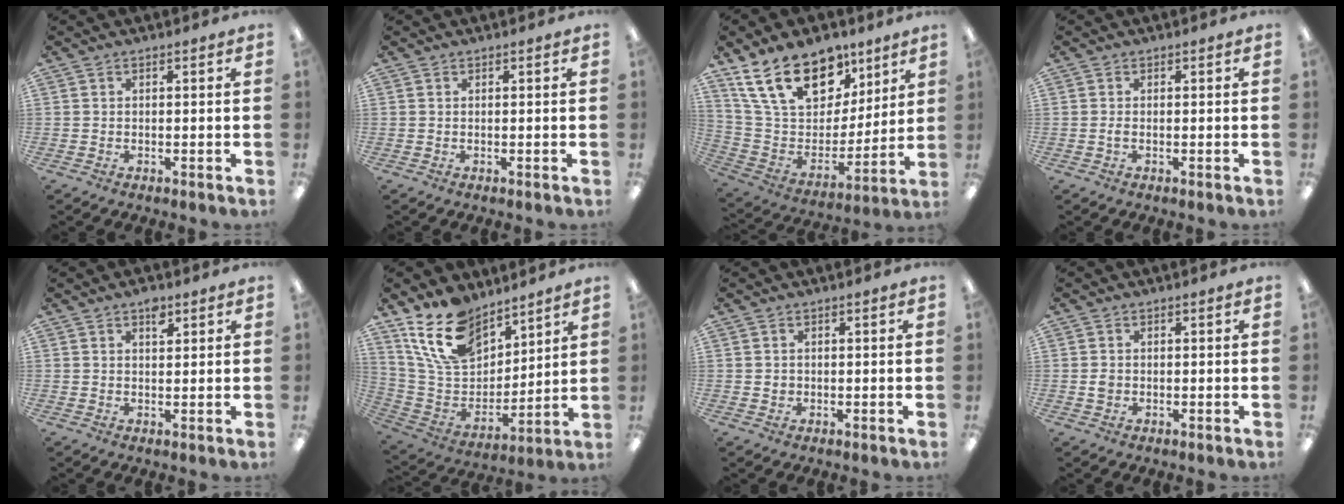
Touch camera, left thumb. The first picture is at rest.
{"total": 0.0}
{"total": 21.9, "force": [13.7, 12.7, 11.4], "torque": [-0.209, -0.066, 0.255]}
{"total": 0.8, "force": [-0.1, 0.4, 0.7], "torque": [-0.013, 0.000, -0.003]}
{"total": 3.3, "force": [2.1, 1.7, 1.9], "torque": [-0.009, -0.011, 0.031]}
{"total": 16.7, "force": [11.7, 9.2, 7.6], "torque": [-0.162, -0.056, 0.225]}
{"total": 1.1, "force": [0.2, 1.0, 0.2], "torque": [-0.006, 0.004, 0.003]}
{"total": 1.4, "force": [0.0, 1.3, 0.6], "torque": [-0.012, 0.005, -0.003]}